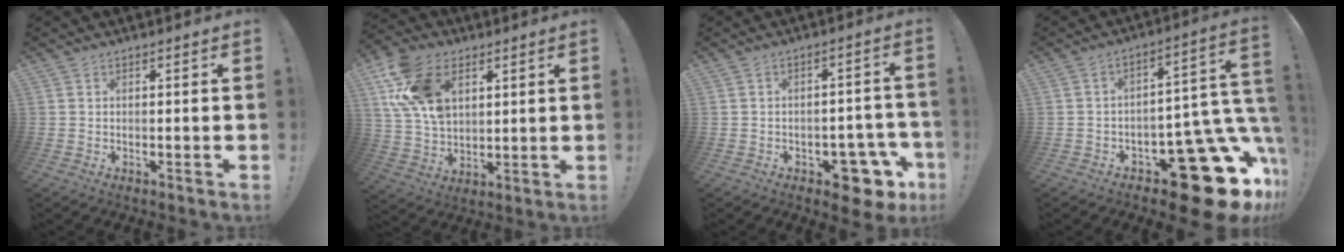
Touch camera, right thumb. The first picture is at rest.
{"total": 18.1, "force": [7.5, 12.2, 11.0], "torque": [-0.208, -0.024, 0.145]}
{"total": 9.6, "force": [-5.3, 5.1, 6.1], "torque": [-0.049, 0.037, -0.087]}
{"total": 21.7, "force": [-11.0, 10.5, 15.5], "torque": [-0.135, 0.054, -0.161]}